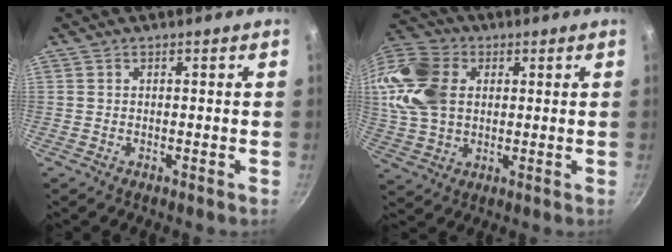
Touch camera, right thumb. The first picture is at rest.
{"total": 20.1, "force": [4.0, 14.8, 12.9], "torque": [-0.275, 0.019, 0.071]}